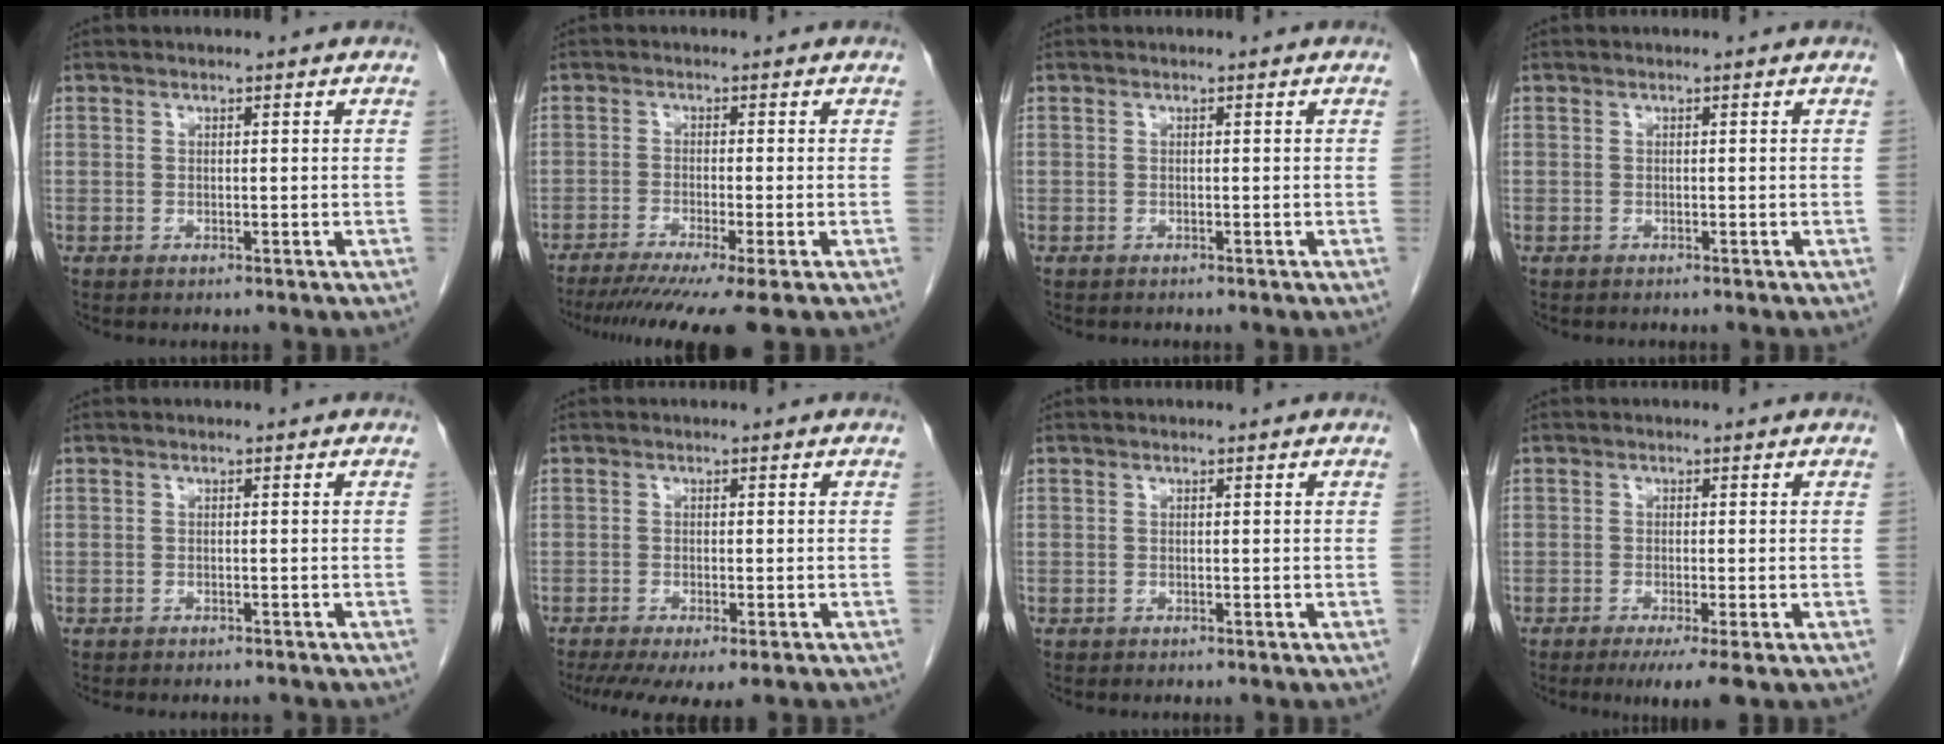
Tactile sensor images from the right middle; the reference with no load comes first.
{"total": 10.4, "force": [-8.1, -0.8, 6.5], "torque": [-0.085, -0.027, -0.124]}
{"total": 2.2, "force": [-2.0, 0.3, -0.7], "torque": [0.013, -0.009, -0.031]}
{"total": 0.0}
{"total": 5.0, "force": [-4.4, 1.4, 1.8], "torque": [-0.019, -0.003, -0.055]}
{"total": 9.8, "force": [-7.5, 2.4, 5.9], "torque": [-0.085, -0.015, -0.110]}
{"total": 0.0}
{"total": 4.2, "force": [-2.5, 0.3, 3.4], "torque": [-0.044, -0.011, -0.037]}